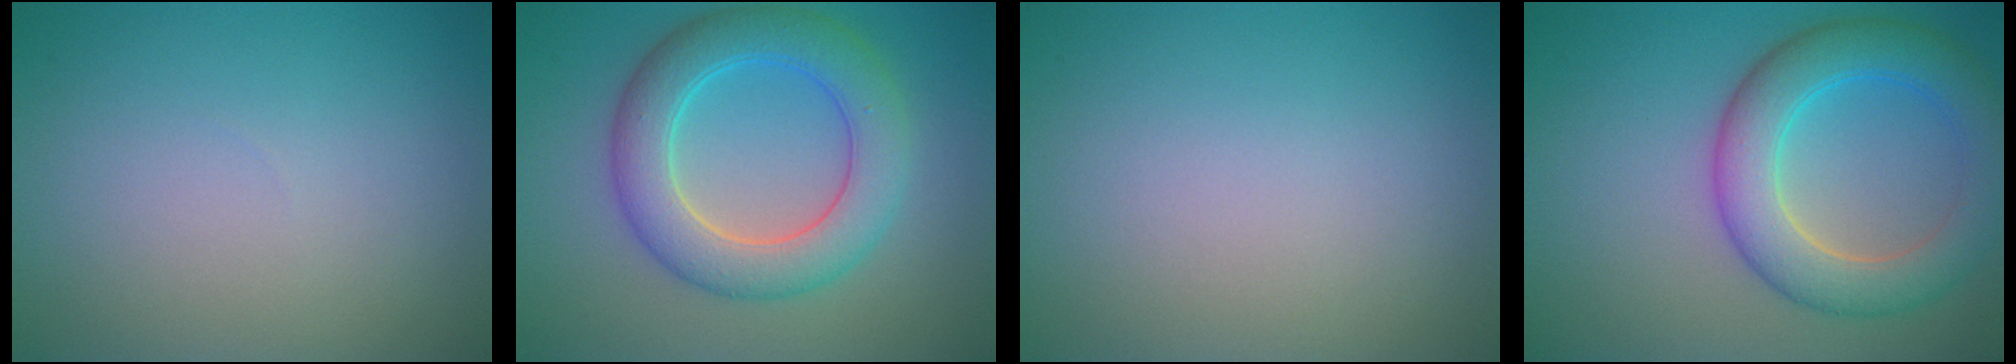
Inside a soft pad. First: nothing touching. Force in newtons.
{"total": 6.6, "press": 6.6, "slide": 0.4}
{"total": 0.0}
{"total": 6.6, "press": 6.6, "slide": 0.2}